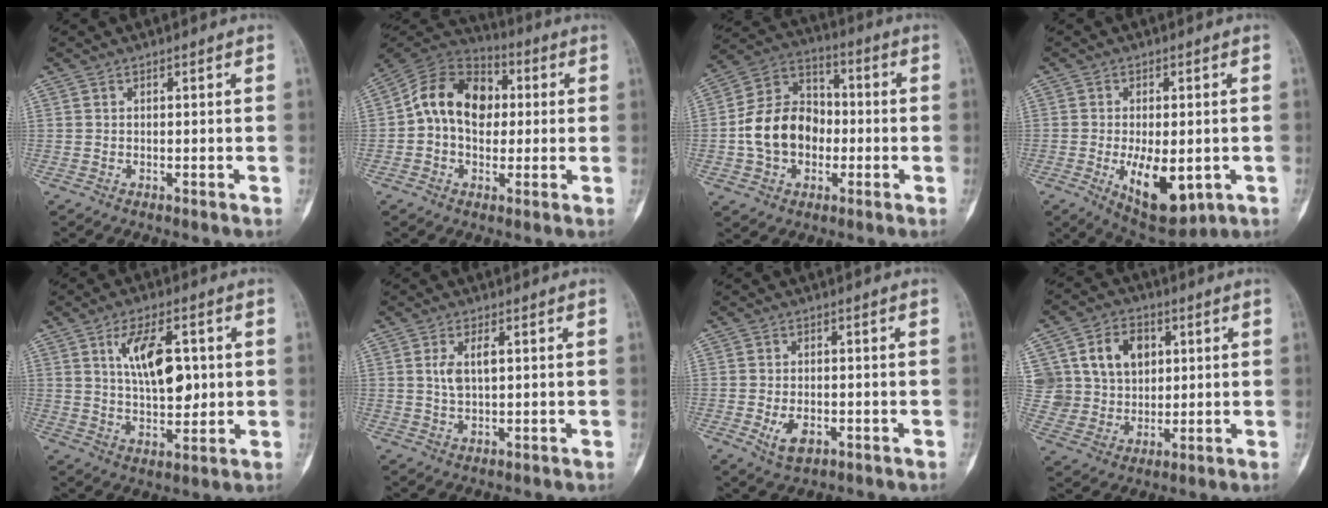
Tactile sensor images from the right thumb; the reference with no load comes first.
{"total": 14.5, "force": [1.2, 10.5, 9.9], "torque": [-0.141, 0.030, 0.009]}
{"total": 14.4, "force": [-1.9, 11.1, 9.0], "torque": [-0.133, 0.038, -0.040]}
{"total": 11.7, "force": [-3.0, 5.7, 9.8], "torque": [-0.128, -0.015, -0.031]}
{"total": 11.9, "force": [2.7, 5.8, 10.0], "torque": [-0.146, -0.011, 0.050]}
{"total": 4.2, "force": [1.0, 1.8, 3.6], "torque": [-0.071, -0.004, 0.022]}
{"total": 4.9, "force": [-1.6, 2.9, 3.6], "torque": [-0.057, -0.002, -0.021]}
{"total": 14.2, "force": [4.3, 11.6, 6.9], "torque": [-0.082, 0.003, 0.088]}